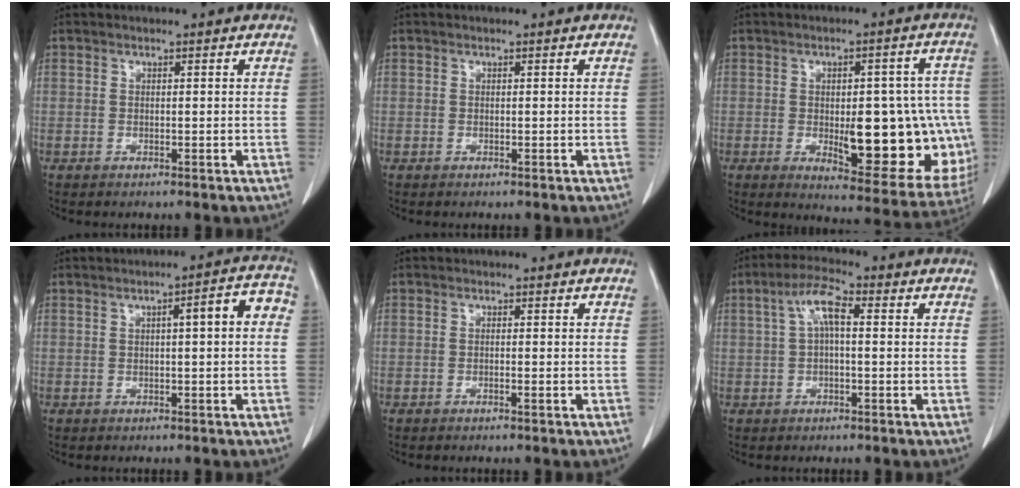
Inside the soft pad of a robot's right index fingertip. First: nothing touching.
{"total": 0.0}
{"total": 18.4, "force": [-2.7, 6.7, 16.9], "torque": [-0.153, 0.012, -0.007]}
{"total": 5.5, "force": [0.6, 0.9, 5.4], "torque": [-0.070, 0.024, 0.003]}
{"total": 0.5, "force": [-0.3, -0.1, 0.4], "torque": [-0.010, 0.001, -0.004]}
{"total": 5.6, "force": [1.0, 1.6, 5.3], "torque": [-0.109, 0.022, 0.019]}